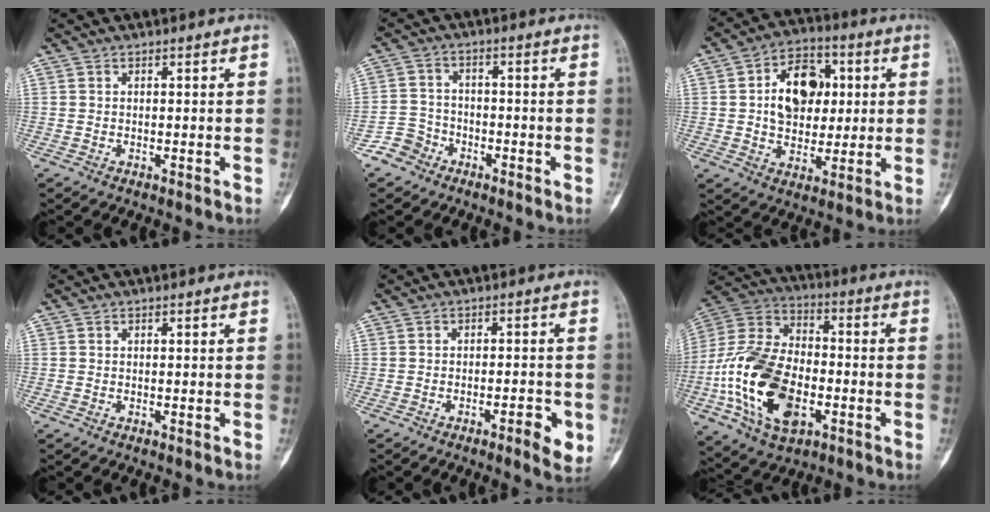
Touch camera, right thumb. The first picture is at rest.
{"total": 4.8, "force": [-3.1, 3.7, 0.2], "torque": [0.020, 0.023, -0.063]}
{"total": 13.3, "force": [2.2, 9.6, 8.9], "torque": [-0.098, 0.005, 0.035]}
{"total": 0.0}
{"total": 4.9, "force": [-2.0, 1.4, 4.2], "torque": [-0.057, 0.006, -0.025]}
{"total": 22.2, "force": [-5.8, 13.2, 16.8], "torque": [-0.322, 0.016, -0.102]}